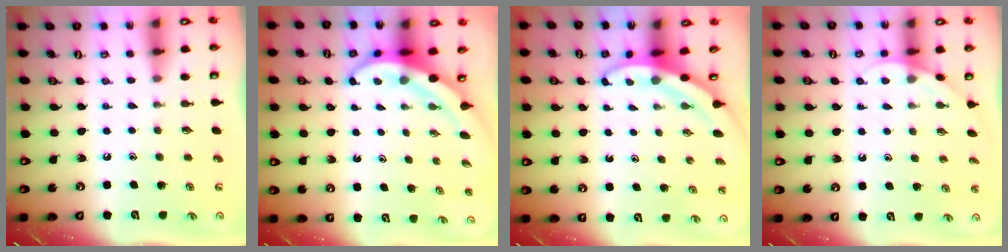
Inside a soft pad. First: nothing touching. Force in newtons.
{"total": 5.8, "press": 5.7, "slide": 1.5}
{"total": 3.2, "press": 3.2, "slide": 0.1}
{"total": 3.7, "press": 3.7, "slide": 0.2}